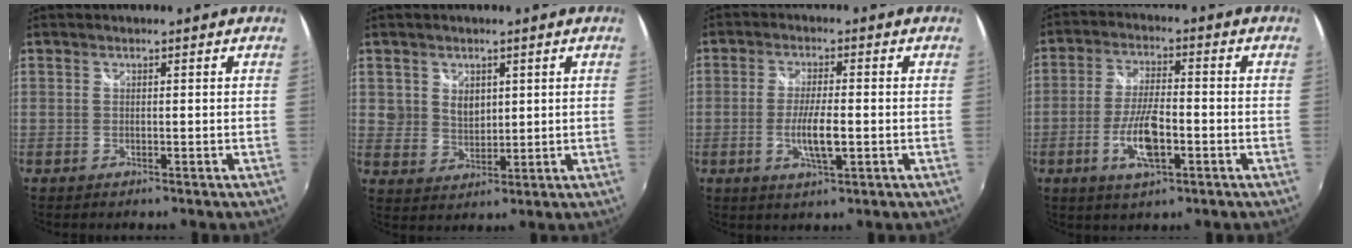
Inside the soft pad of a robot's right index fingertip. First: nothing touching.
{"total": 4.7, "force": [1.9, 3.9, 1.8], "torque": [-0.025, 0.002, 0.036]}
{"total": 6.2, "force": [-1.5, 1.2, 5.9], "torque": [-0.117, -0.008, -0.026]}
{"total": 8.9, "force": [-3.2, 2.7, 7.8], "torque": [-0.158, -0.005, -0.059]}